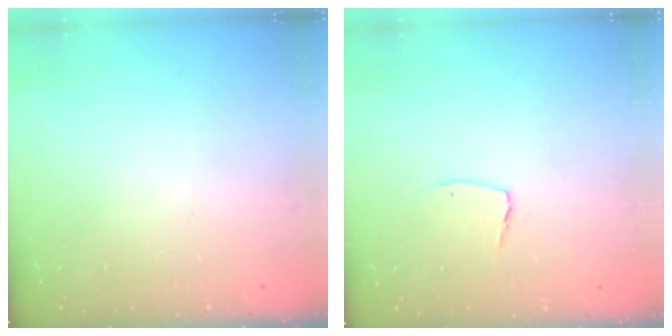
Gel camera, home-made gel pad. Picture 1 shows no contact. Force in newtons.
{"total": 5.4, "press": 5.3, "slide": 0.5}